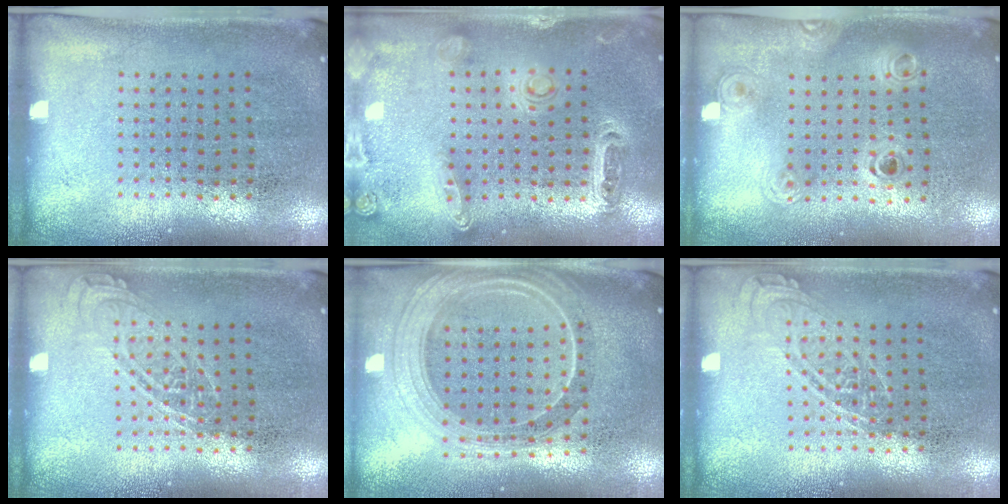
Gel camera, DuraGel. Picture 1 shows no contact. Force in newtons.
{"total": 1.3, "press": 1.3, "slide": 0.3}
{"total": 1.2, "press": 1.0, "slide": 0.7}
{"total": 1.8, "press": 1.8, "slide": 0.2}
{"total": 2.5, "press": 2.1, "slide": 1.3}
{"total": 1.8, "press": 1.8, "slide": 0.2}